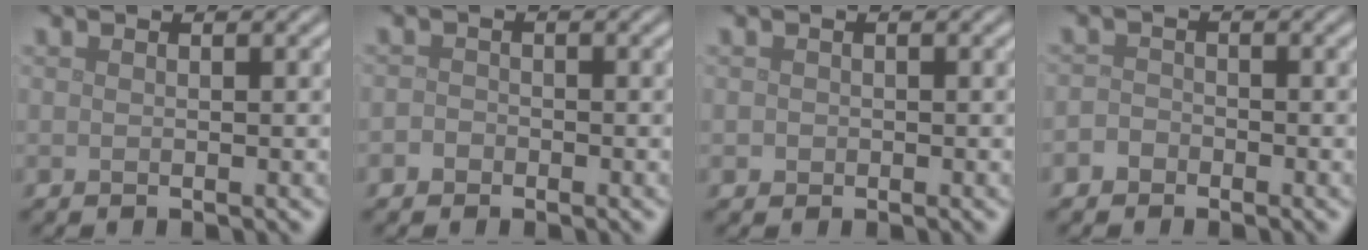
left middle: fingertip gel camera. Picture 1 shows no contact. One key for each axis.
{"total": 1.0, "fx": -0.5, "fy": 0.8, "fz": 0.3, "tx": -0.003, "ty": 0.002, "tz": -0.013}
{"total": 0.7, "fx": -0.1, "fy": 0.7, "fz": 0.1, "tx": 0.003, "ty": -0.003, "tz": -0.003}
{"total": 1.4, "fx": -0.8, "fy": 1.1, "fz": 0.3, "tx": 0.002, "ty": 0.004, "tz": -0.022}